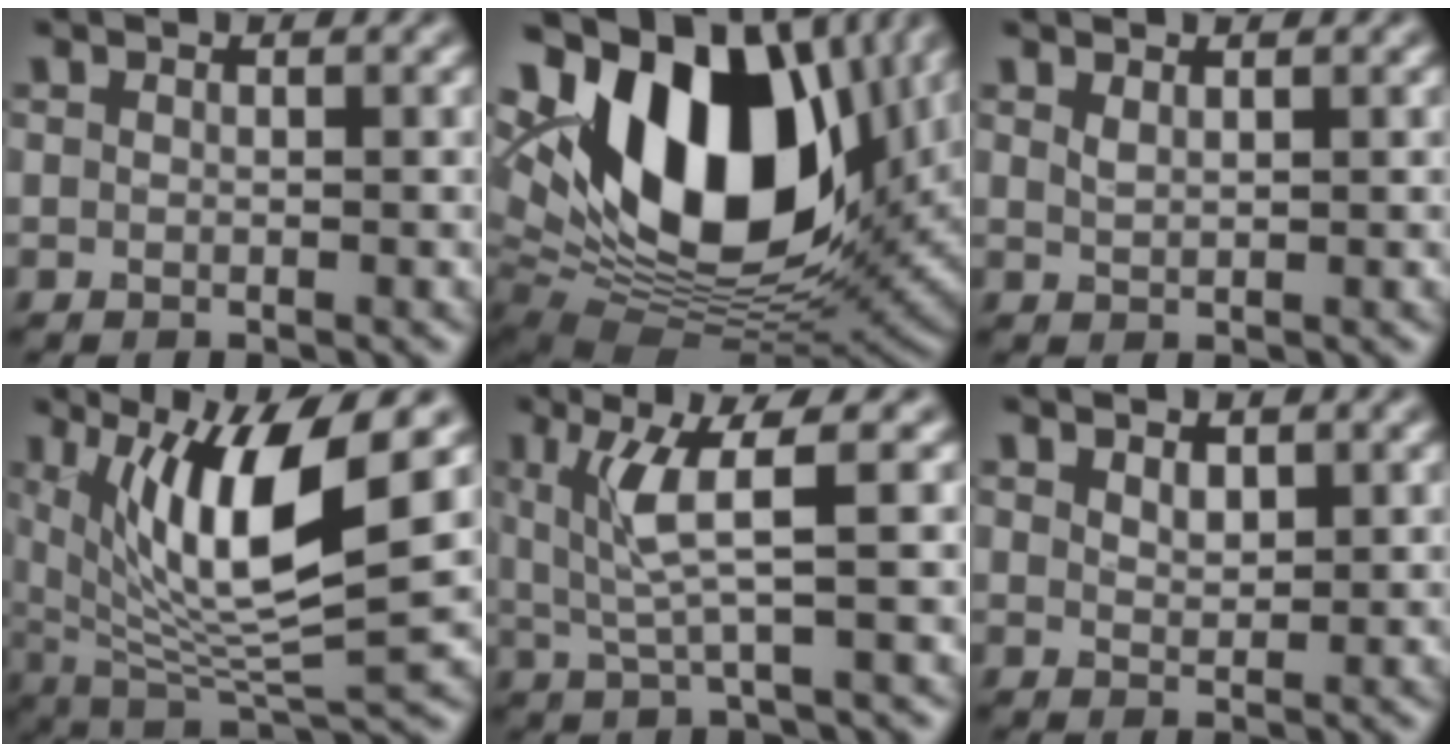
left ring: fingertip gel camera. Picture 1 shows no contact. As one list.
[{"total": 17.1, "force": [5.2, 9.8, 13.1], "torque": [-0.225, 0.003, 0.088]}, {"total": 0.9, "force": [0.7, 0.2, 0.5], "torque": [-0.010, 0.000, 0.015]}, {"total": 10.5, "force": [3.7, 2.6, 9.5], "torque": [-0.165, -0.009, 0.075]}, {"total": 4.4, "force": [1.2, 0.5, 4.2], "torque": [-0.089, -0.001, 0.032]}, {"total": 1.3, "force": [0.9, 0.6, 0.7], "torque": [-0.013, -0.001, 0.021]}]